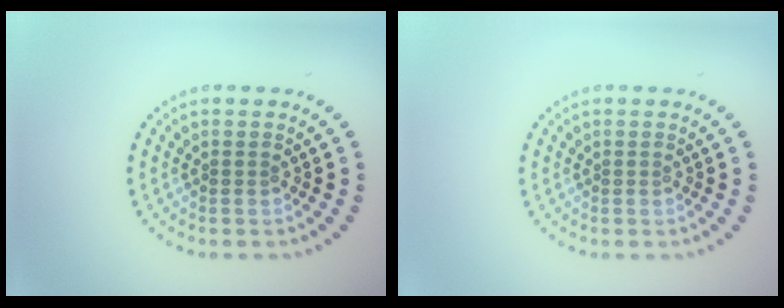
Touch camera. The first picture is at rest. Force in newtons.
{"total": 0.0}